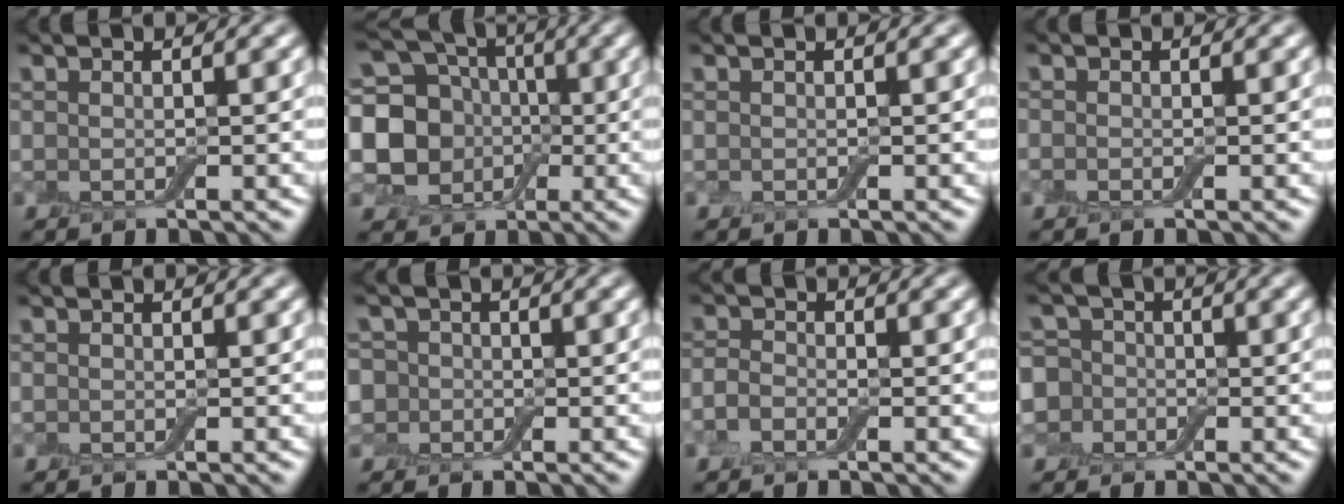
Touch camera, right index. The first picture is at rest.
{"total": 8.7, "force": [0.0, 7.5, 4.3], "torque": [-0.077, -0.018, -0.015]}
{"total": 0.0}
{"total": 0.6, "force": [-0.2, 0.4, 0.4], "torque": [-0.009, 0.000, -0.007]}
{"total": 0.0}
{"total": 4.0, "force": [0.5, 3.7, 1.4], "torque": [-0.012, 0.026, -0.033]}
{"total": 1.7, "force": [-0.8, 1.1, 1.0], "torque": [-0.022, 0.002, -0.022]}
{"total": 5.9, "force": [-0.6, 5.5, 1.9], "torque": [-0.036, 0.034, -0.061]}